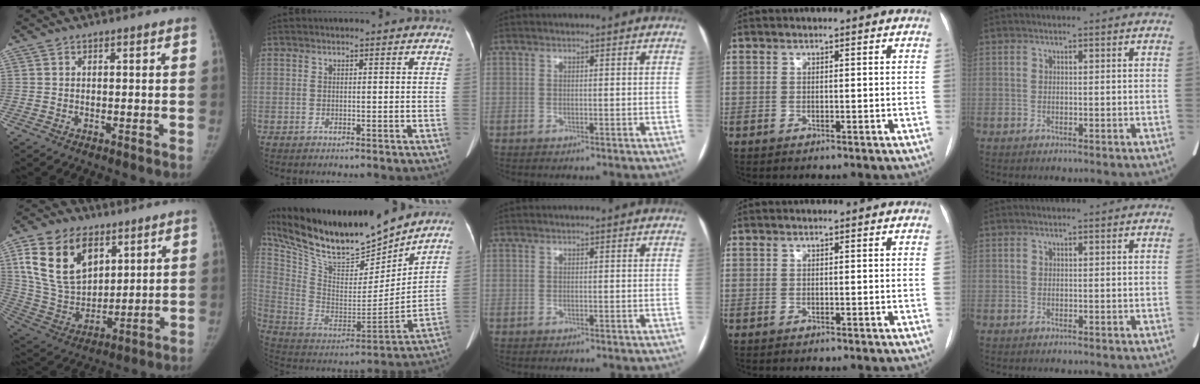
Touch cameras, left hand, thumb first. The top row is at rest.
{"thumb": {"total": 19.6, "force": [8.5, 12.6, 12.4], "torque": [-0.205, -0.029, 0.169]}, "index": {"total": 24.9, "force": [21.8, 3.8, 11.3], "torque": [-0.223, -0.018, 0.365]}}